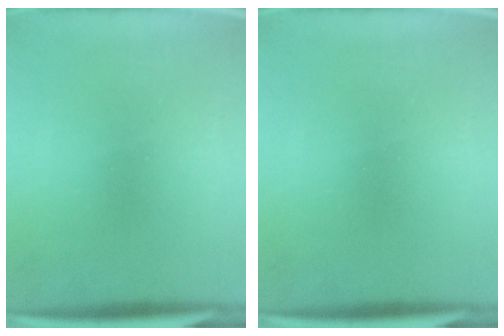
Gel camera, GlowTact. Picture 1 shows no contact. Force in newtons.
{"total": 0.0}